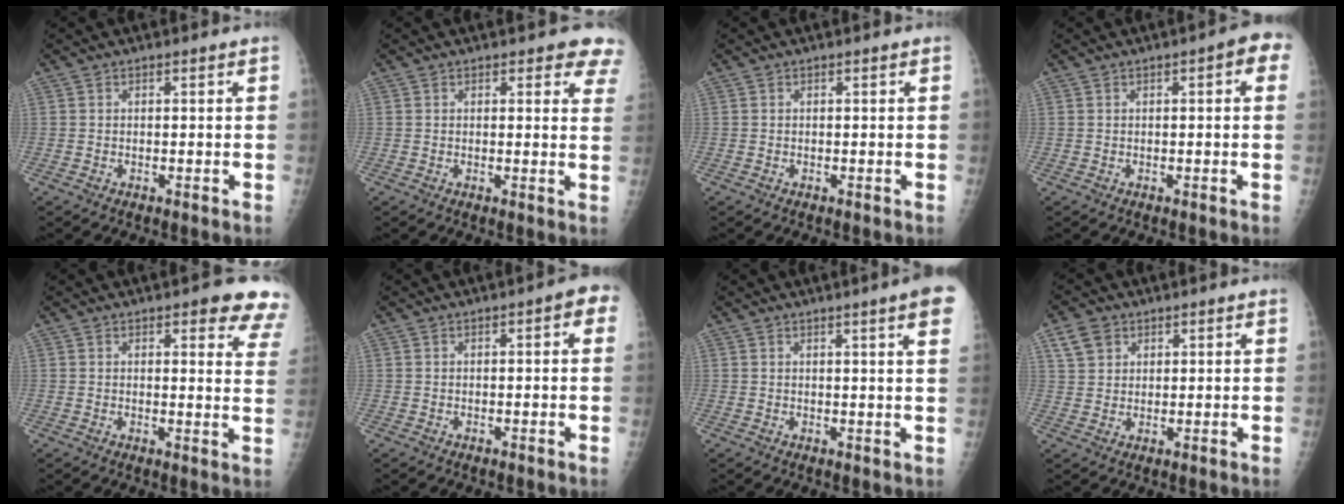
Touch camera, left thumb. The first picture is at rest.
{"total": 5.9, "force": [4.5, 2.5, 2.8], "torque": [0.007, -0.017, 0.031]}
{"total": 0.0}
{"total": 4.0, "force": [1.0, 1.4, 3.6], "torque": [-0.036, 0.012, 0.004]}
{"total": 10.9, "force": [7.8, 3.3, 6.8], "torque": [-0.038, -0.033, 0.069]}
{"total": 3.5, "force": [1.0, 1.2, 3.2], "torque": [-0.031, 0.007, 0.004]}
{"total": 6.8, "force": [3.8, -0.1, 5.6], "torque": [-0.061, -0.006, 0.037]}
{"total": 4.9, "force": [2.7, 3.6, 2.0], "torque": [-0.024, -0.007, 0.055]}